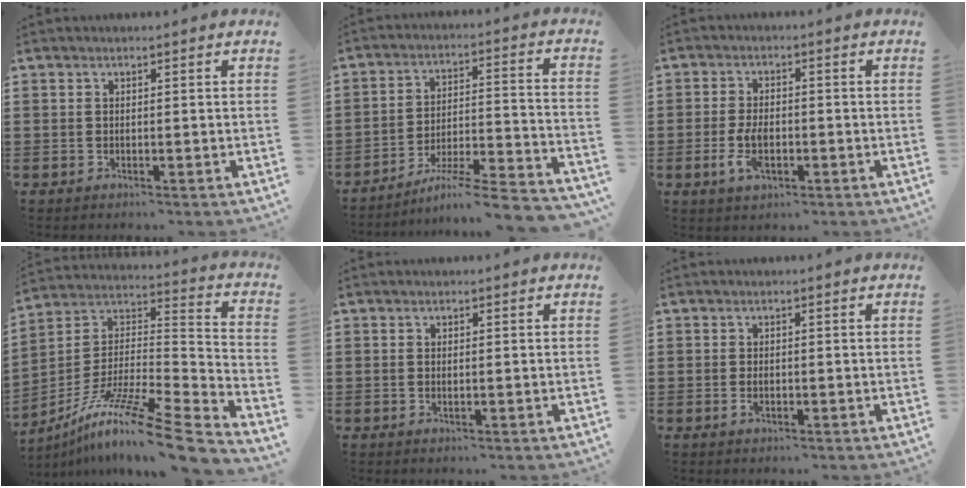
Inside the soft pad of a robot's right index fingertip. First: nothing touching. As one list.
[{"total": 7.3, "force": [-6.3, -0.1, 3.8], "torque": [-0.056, -0.005, -0.123]}, {"total": 4.7, "force": [-1.3, 2.4, 3.9], "torque": [-0.099, -0.007, -0.028]}, {"total": 12.9, "force": [-9.8, 0.5, 8.4], "torque": [-0.146, 0.012, -0.183]}, {"total": 0.7, "force": [-0.1, 0.2, 0.6], "torque": [-0.011, -0.001, -0.001]}, {"total": 1.1, "force": [-0.3, 0.5, 1.0], "torque": [-0.020, -0.003, -0.004]}]